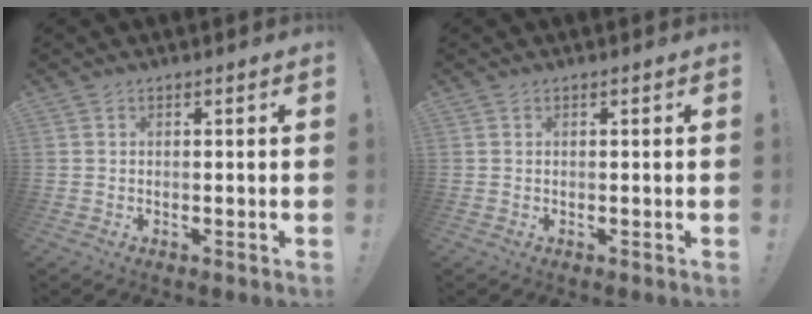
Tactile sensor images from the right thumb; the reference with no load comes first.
{"total": 0.0}